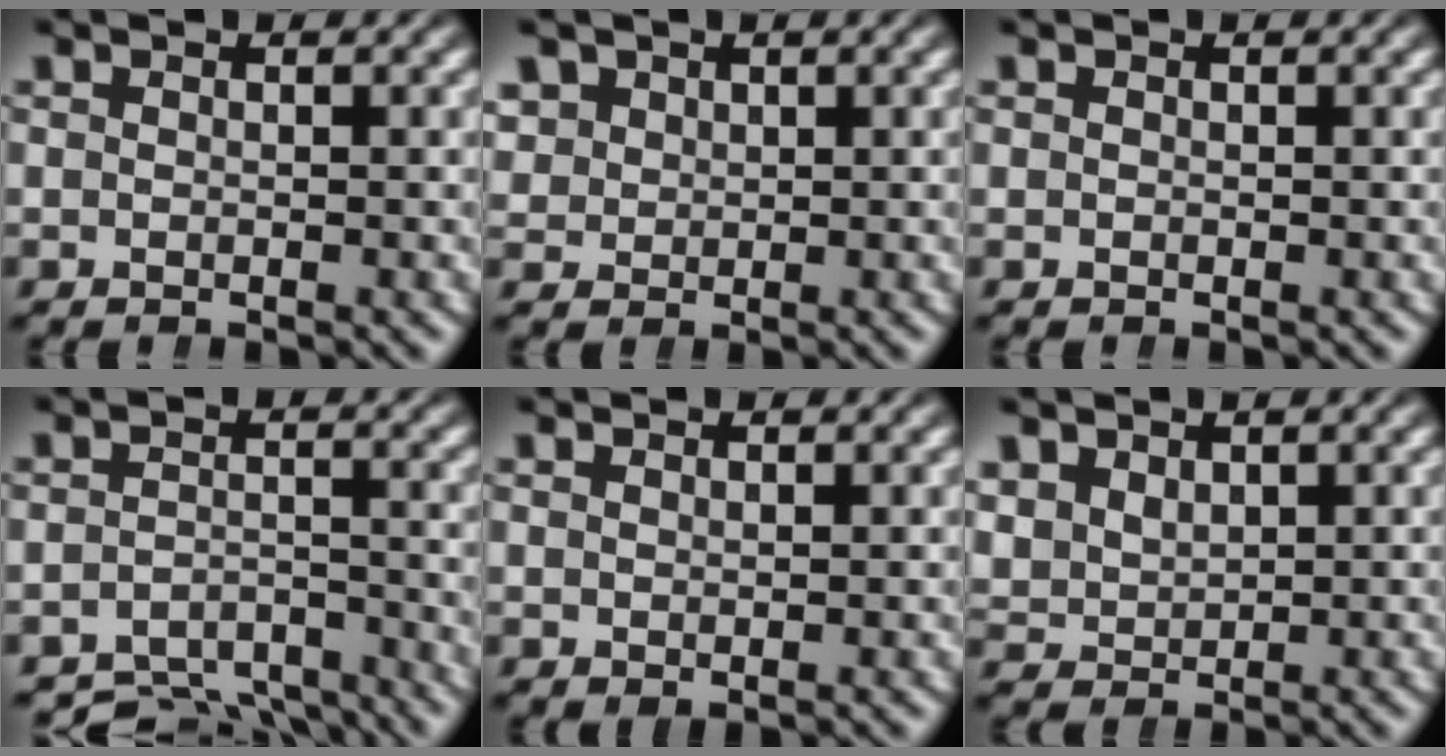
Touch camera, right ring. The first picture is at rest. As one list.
[{"total": 2.5, "force": [1.4, 1.9, 0.8], "torque": [-0.020, -0.007, 0.037]}, {"total": 0.0}, {"total": 6.6, "force": [-5.9, 2.3, 1.7], "torque": [0.001, -0.024, -0.094]}, {"total": 0.8, "force": [0.6, -0.5, 0.3], "torque": [0.001, -0.003, 0.017]}, {"total": 2.8, "force": [1.1, 2.4, 1.0], "torque": [-0.038, -0.016, 0.038]}]